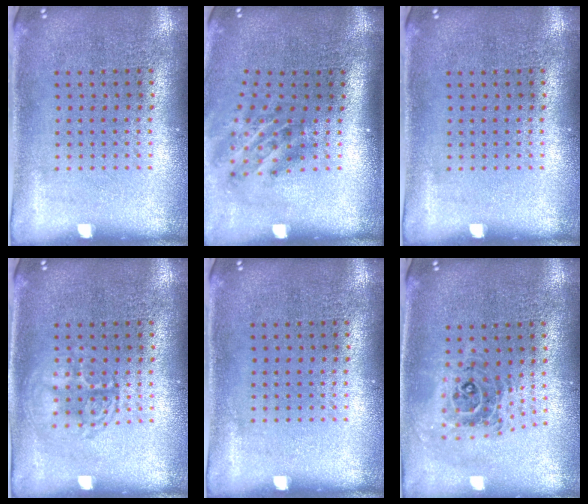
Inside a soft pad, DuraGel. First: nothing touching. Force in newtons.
{"total": 1.9, "press": 1.2, "slide": 1.5}
{"total": 0.0}
{"total": 2.4, "press": 2.3, "slide": 0.3}
{"total": 0.0}
{"total": 0.9, "press": 0.9, "slide": 0.2}